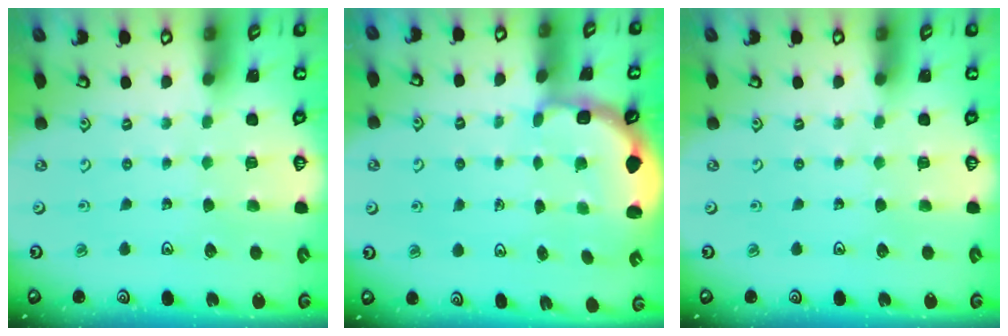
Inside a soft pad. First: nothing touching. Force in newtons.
{"total": 2.8, "press": 2.3, "slide": 1.7}
{"total": 0.0}